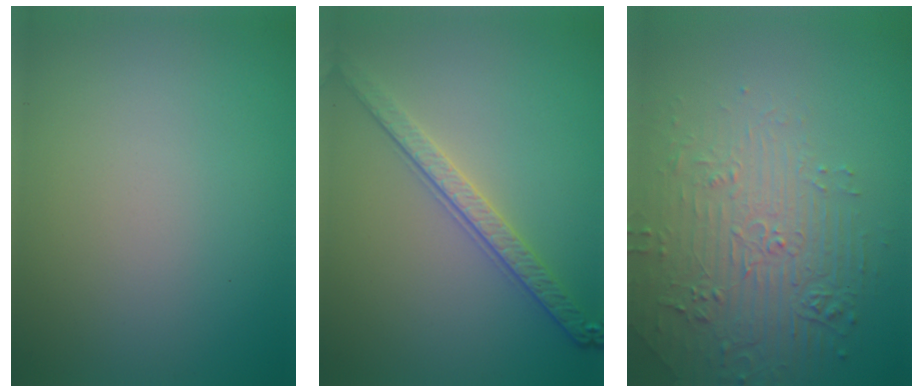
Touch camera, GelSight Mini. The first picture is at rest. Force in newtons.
{"total": 3.3, "press": 2.9, "slide": 1.5}
{"total": 4.5, "press": 4.2, "slide": 1.6}